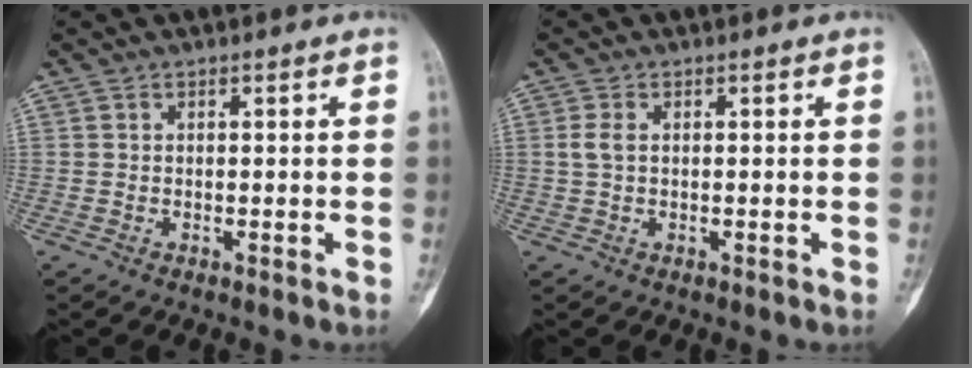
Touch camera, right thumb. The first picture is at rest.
{"total": 2.2, "force": [0.4, 1.3, 1.8], "torque": [-0.047, 0.005, 0.008]}